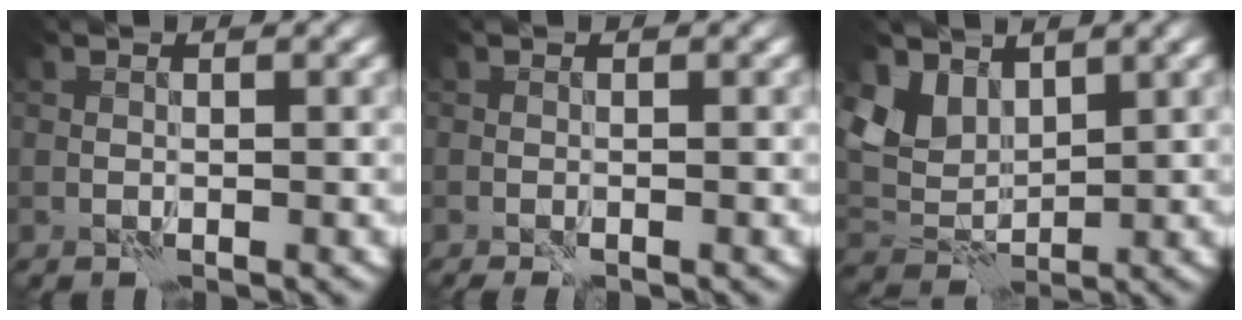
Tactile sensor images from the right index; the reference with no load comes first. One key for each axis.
{"total": 1.2, "fx": -0.9, "fy": 0.1, "fz": 0.8, "tx": -0.021, "ty": 0.000, "tz": -0.014}
{"total": 4.0, "fx": 2.8, "fy": 2.6, "fz": 1.3, "tx": -0.041, "ty": -0.005, "tz": 0.052}